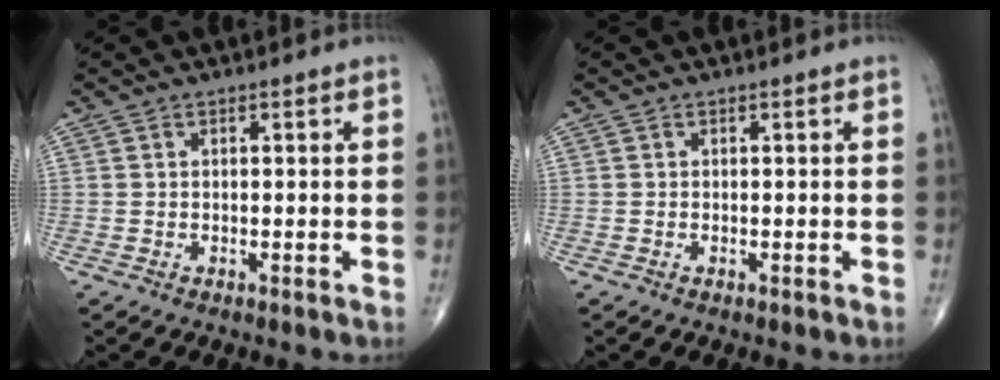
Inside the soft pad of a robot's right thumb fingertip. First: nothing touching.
{"total": 0.0}